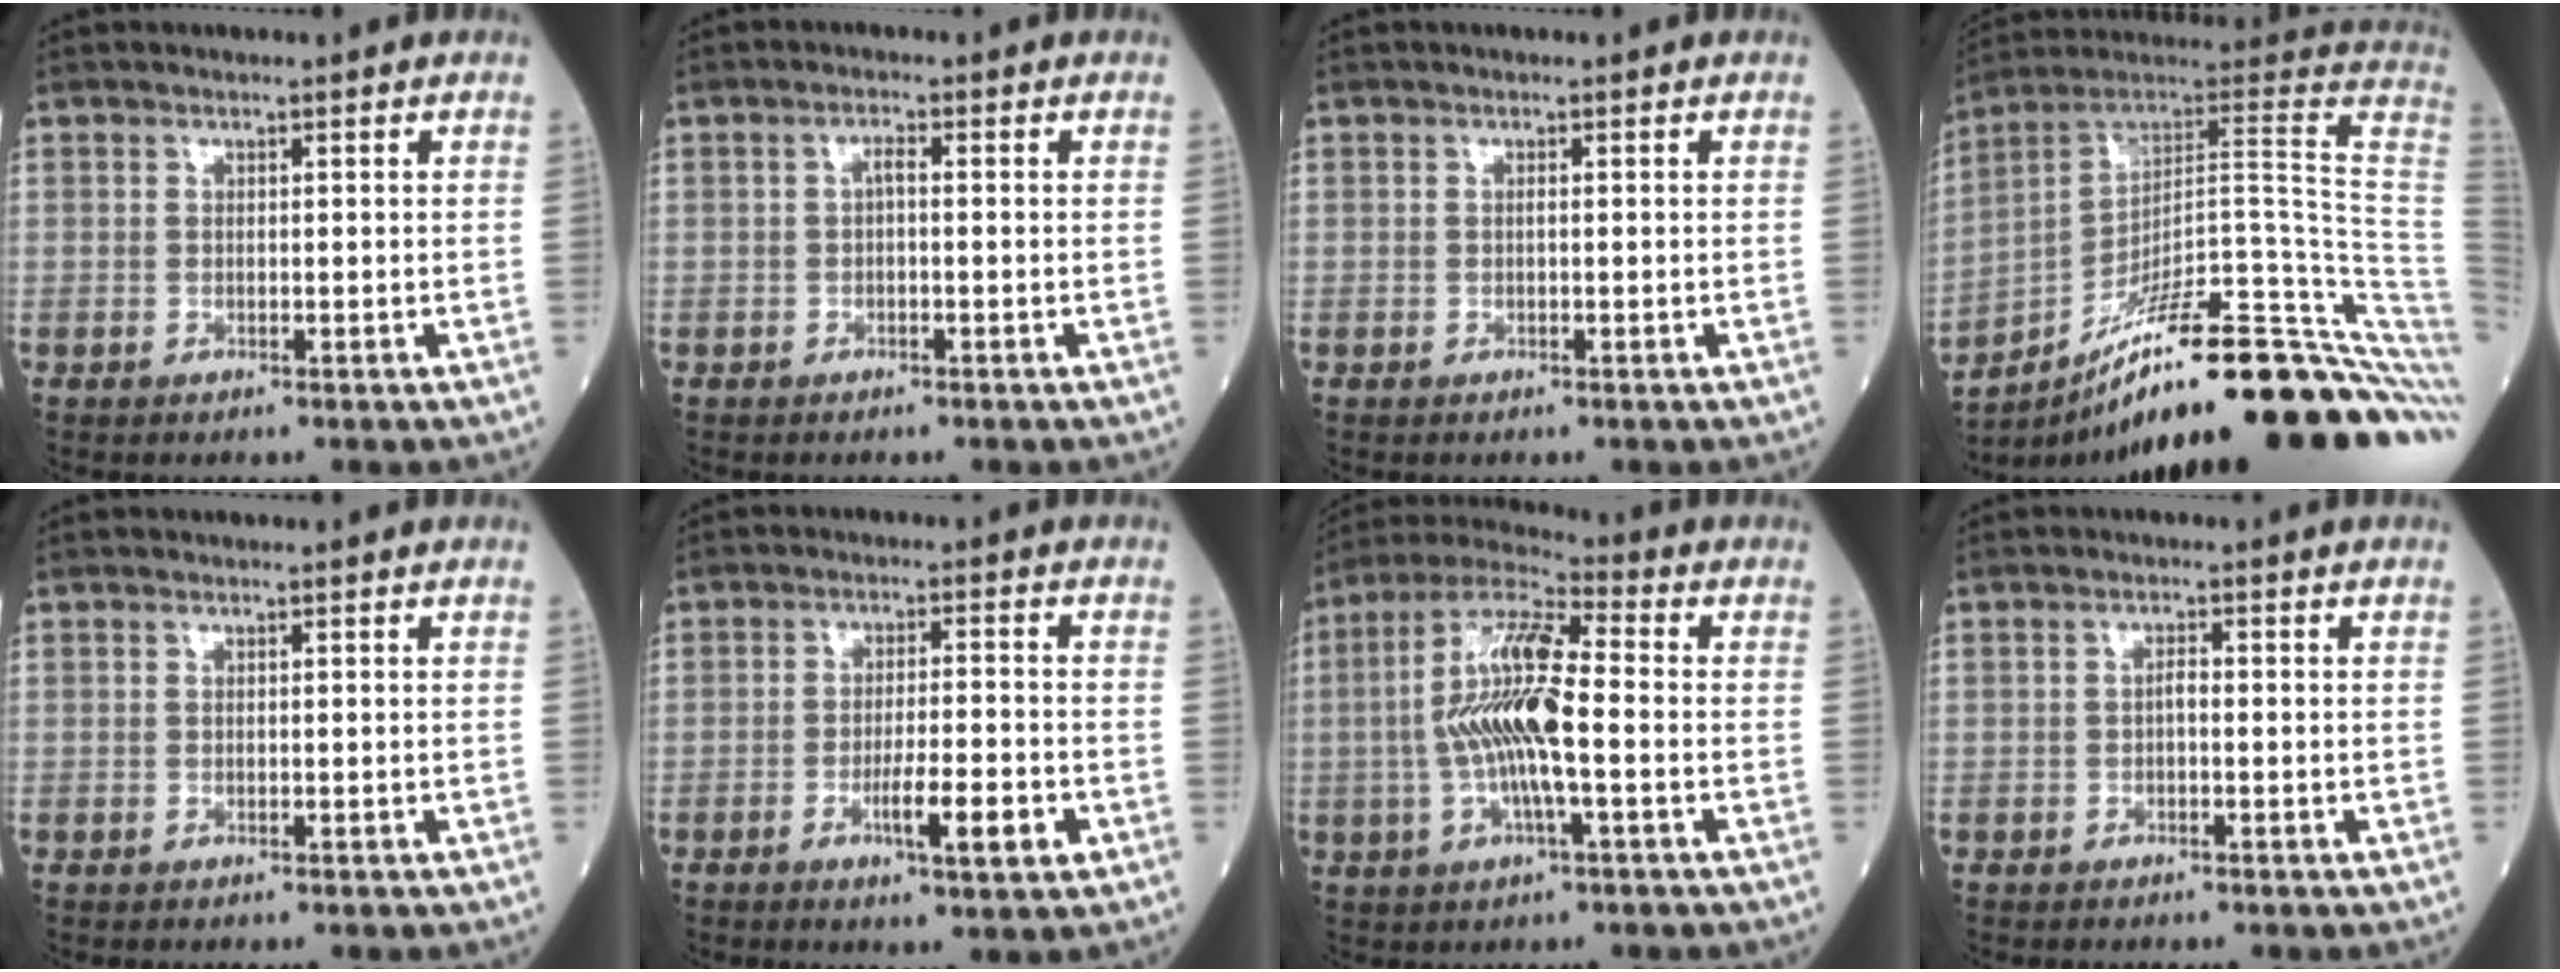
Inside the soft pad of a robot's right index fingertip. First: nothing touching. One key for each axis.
{"total": 1.4, "fx": -0.1, "fy": 0.4, "fz": 1.3, "tx": -0.022, "ty": 0.004, "tz": -0.003}
{"total": 0.0}
{"total": 31.5, "fx": -19.9, "fy": 2.2, "fz": 24.4, "tx": -0.217, "ty": 0.028, "tz": -0.294}
{"total": 0.0}
{"total": 6.8, "fx": -2.5, "fy": 0.7, "fz": 6.2, "tx": -0.103, "ty": -0.007, "tz": -0.039}
{"total": 13.3, "fx": -1.1, "fy": 2.4, "fz": 13.0, "tx": -0.263, "ty": 0.011, "tz": -0.026}
{"total": 1.1, "fx": -0.3, "fy": 0.5, "fz": 1.0, "tx": -0.014, "ty": 0.004, "tz": -0.008}